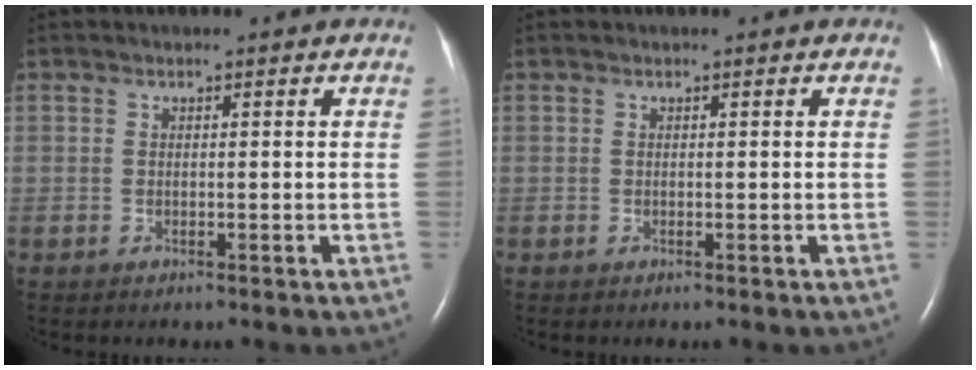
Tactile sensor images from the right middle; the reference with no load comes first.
{"total": 0.0}